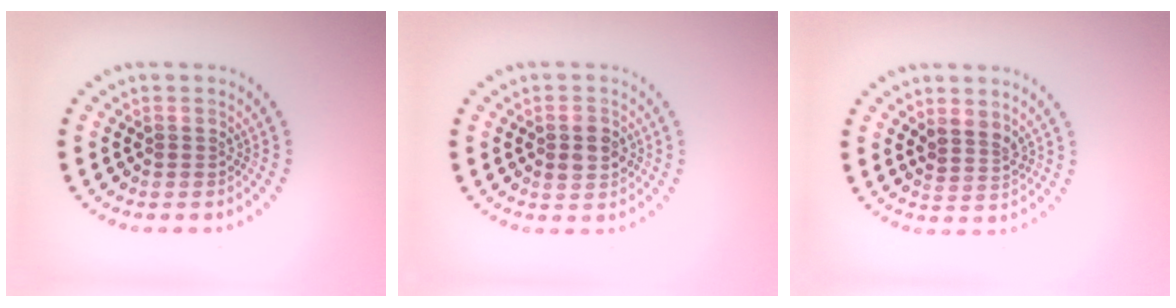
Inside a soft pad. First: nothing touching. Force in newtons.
{"total": 2.3, "press": 2.3, "slide": 0.1}
{"total": 2.0, "press": 1.6, "slide": 1.1}